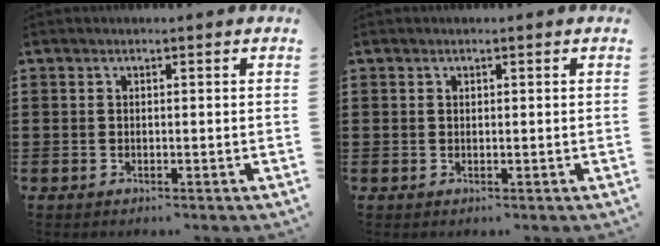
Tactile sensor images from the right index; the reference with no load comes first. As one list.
[{"total": 1.6, "force": [-0.2, -0.5, -1.5], "torque": [0.032, -0.001, -0.003]}]